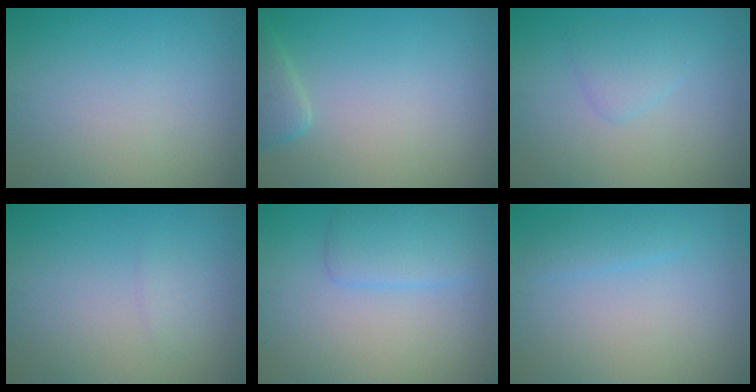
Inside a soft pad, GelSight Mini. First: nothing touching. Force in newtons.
{"total": 2.0, "press": 2.0, "slide": 0.2}
{"total": 1.8, "press": 1.8, "slide": 0.1}
{"total": 0.8, "press": 0.8, "slide": 0.1}
{"total": 2.8, "press": 2.8, "slide": 0.2}
{"total": 1.4, "press": 1.4, "slide": 0.0}